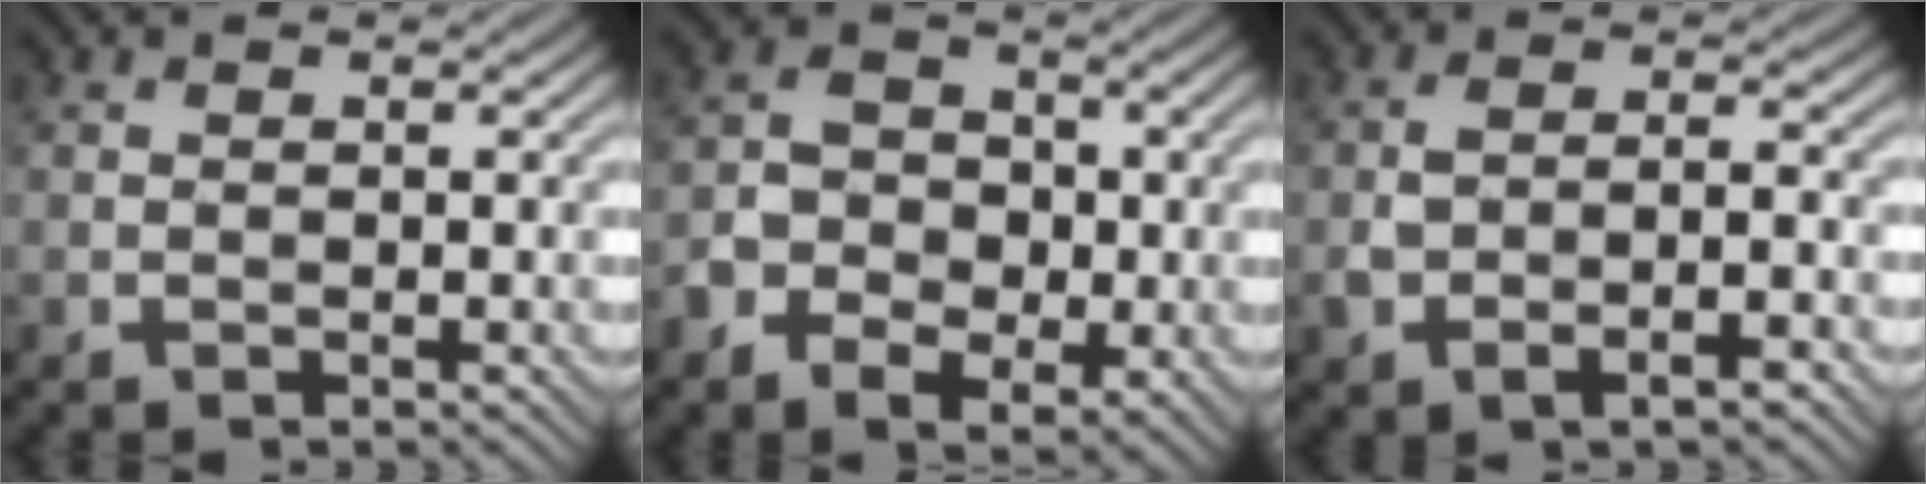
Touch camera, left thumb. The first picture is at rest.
{"total": 7.0, "force": [-3.0, 4.9, 4.0], "torque": [-0.076, -0.013, -0.057]}
{"total": 5.3, "force": [-2.6, 2.2, 4.1], "torque": [-0.081, -0.003, -0.047]}